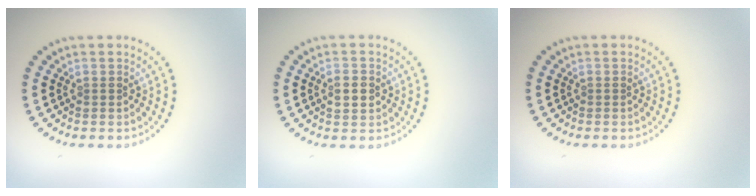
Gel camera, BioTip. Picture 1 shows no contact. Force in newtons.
{"total": 2.3, "press": 2.3, "slide": 0.1}
{"total": 0.0}